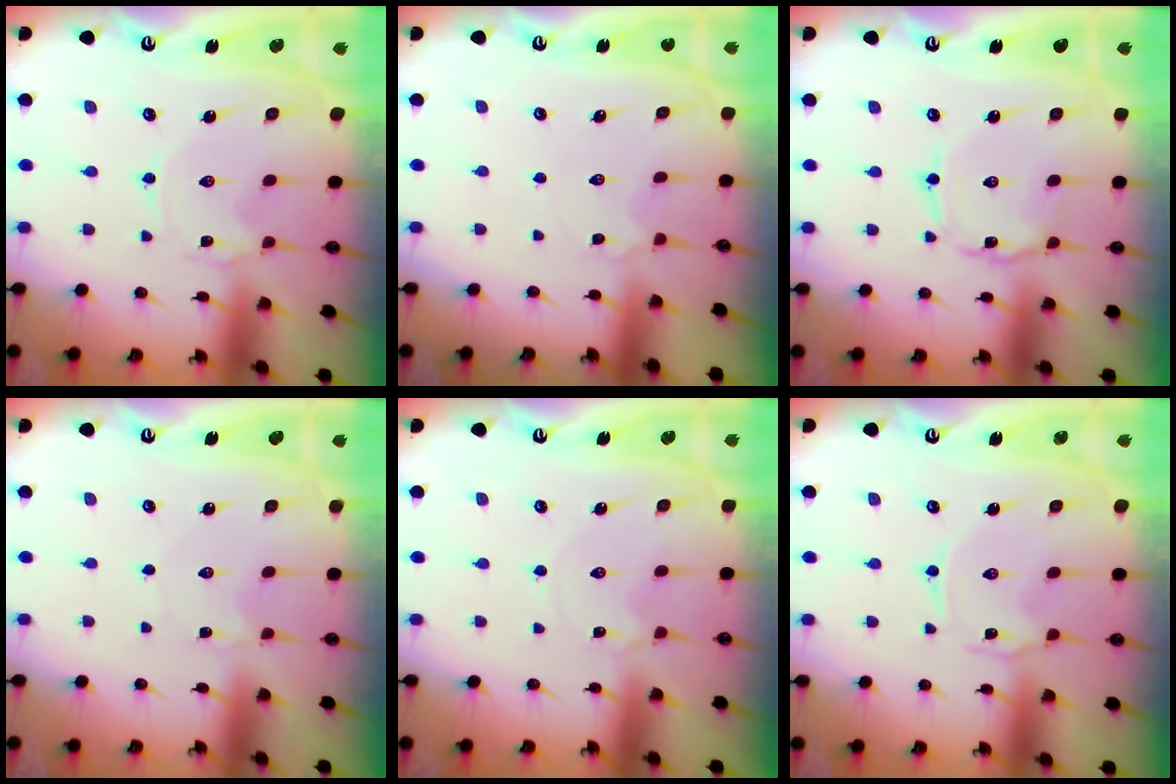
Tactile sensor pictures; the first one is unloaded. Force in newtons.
{"total": 2.8, "press": 2.7, "slide": 0.6}
{"total": 1.2, "press": 1.1, "slide": 0.2}
{"total": 0.9, "press": 0.9, "slide": 0.1}
{"total": 1.8, "press": 1.7, "slide": 0.3}
{"total": 1.4, "press": 1.3, "slide": 0.3}